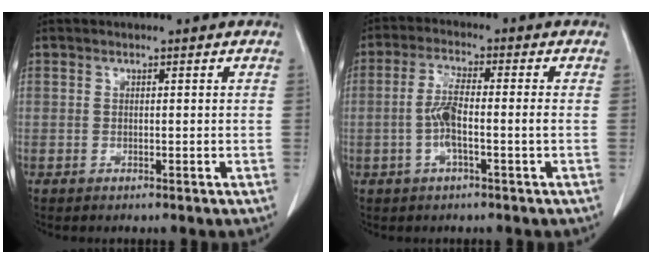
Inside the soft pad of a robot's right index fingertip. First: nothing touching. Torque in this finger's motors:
{"motor_torque": [1.04, -0.34, 0.43, 0.09]}